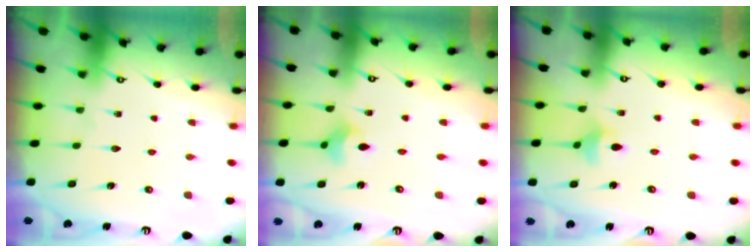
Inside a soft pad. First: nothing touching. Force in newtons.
{"total": 4.2, "press": 4.2, "slide": 0.6}
{"total": 5.5, "press": 5.4, "slide": 0.9}